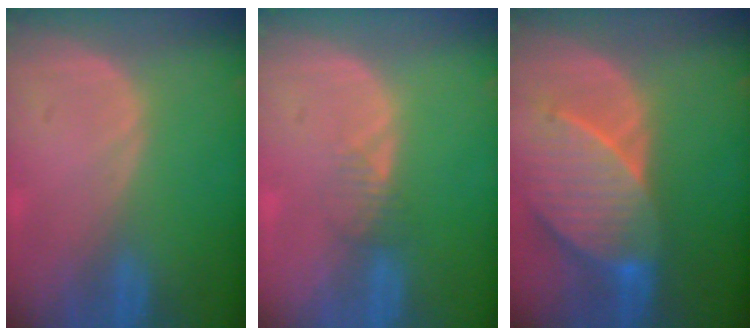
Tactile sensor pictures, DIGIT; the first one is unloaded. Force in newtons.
{"total": 1.6, "press": 1.6, "slide": 0.2}
{"total": 9.5, "press": 8.6, "slide": 3.8}